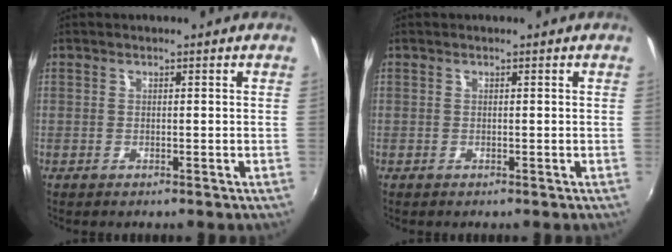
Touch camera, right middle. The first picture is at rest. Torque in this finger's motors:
{"motor_torque": [0.07, -0.08, 0.04, 0.01]}